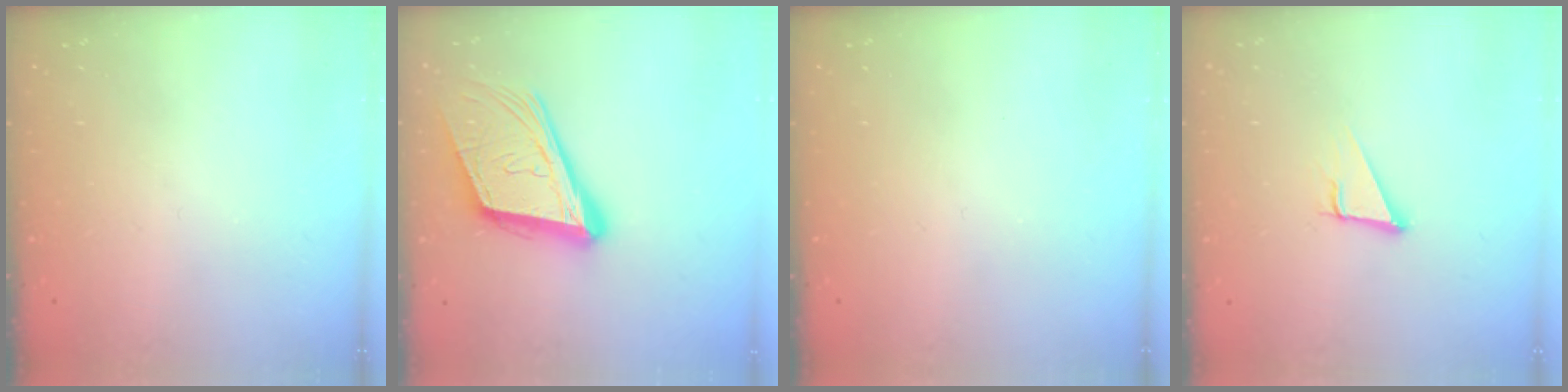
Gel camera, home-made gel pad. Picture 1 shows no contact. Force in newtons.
{"total": 20.1, "press": 19.6, "slide": 4.5}
{"total": 0.0}
{"total": 3.7, "press": 3.7, "slide": 0.2}